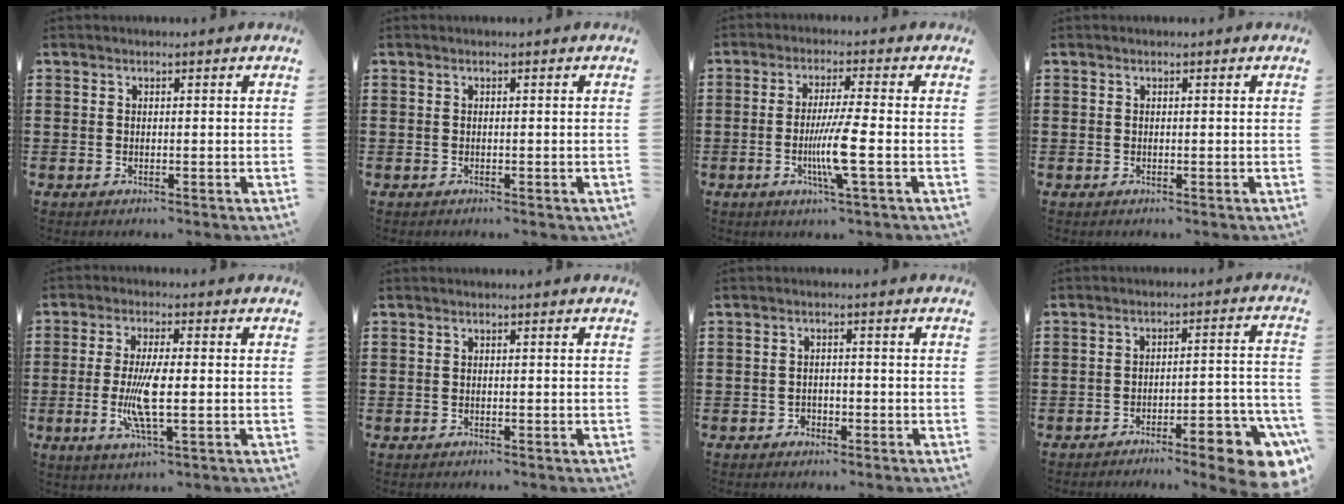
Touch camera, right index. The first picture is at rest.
{"total": 0.0}
{"total": 7.3, "force": [-1.8, -0.1, 7.0], "torque": [-0.140, -0.020, -0.037]}
{"total": 0.0}
{"total": 7.5, "force": [-0.9, 1.4, 7.3], "torque": [-0.153, -0.016, -0.022]}
{"total": 0.0}
{"total": 1.3, "force": [-0.9, 0.9, 0.2], "torque": [-0.007, -0.001, -0.021]}
{"total": 7.3, "force": [-5.6, 1.1, 4.6], "torque": [-0.061, -0.001, -0.101]}